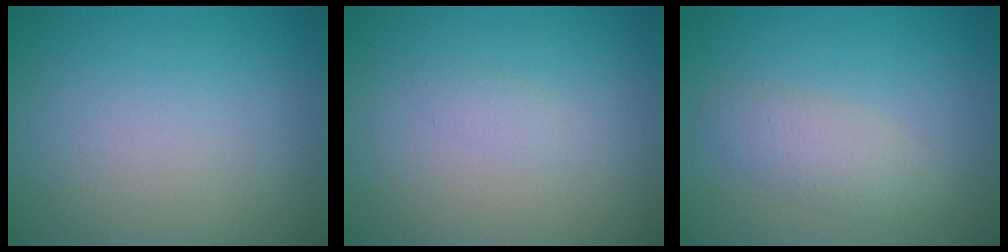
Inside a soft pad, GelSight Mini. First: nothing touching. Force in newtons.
{"total": 0.8, "press": 0.8, "slide": 0.0}
{"total": 2.4, "press": 2.4, "slide": 0.2}